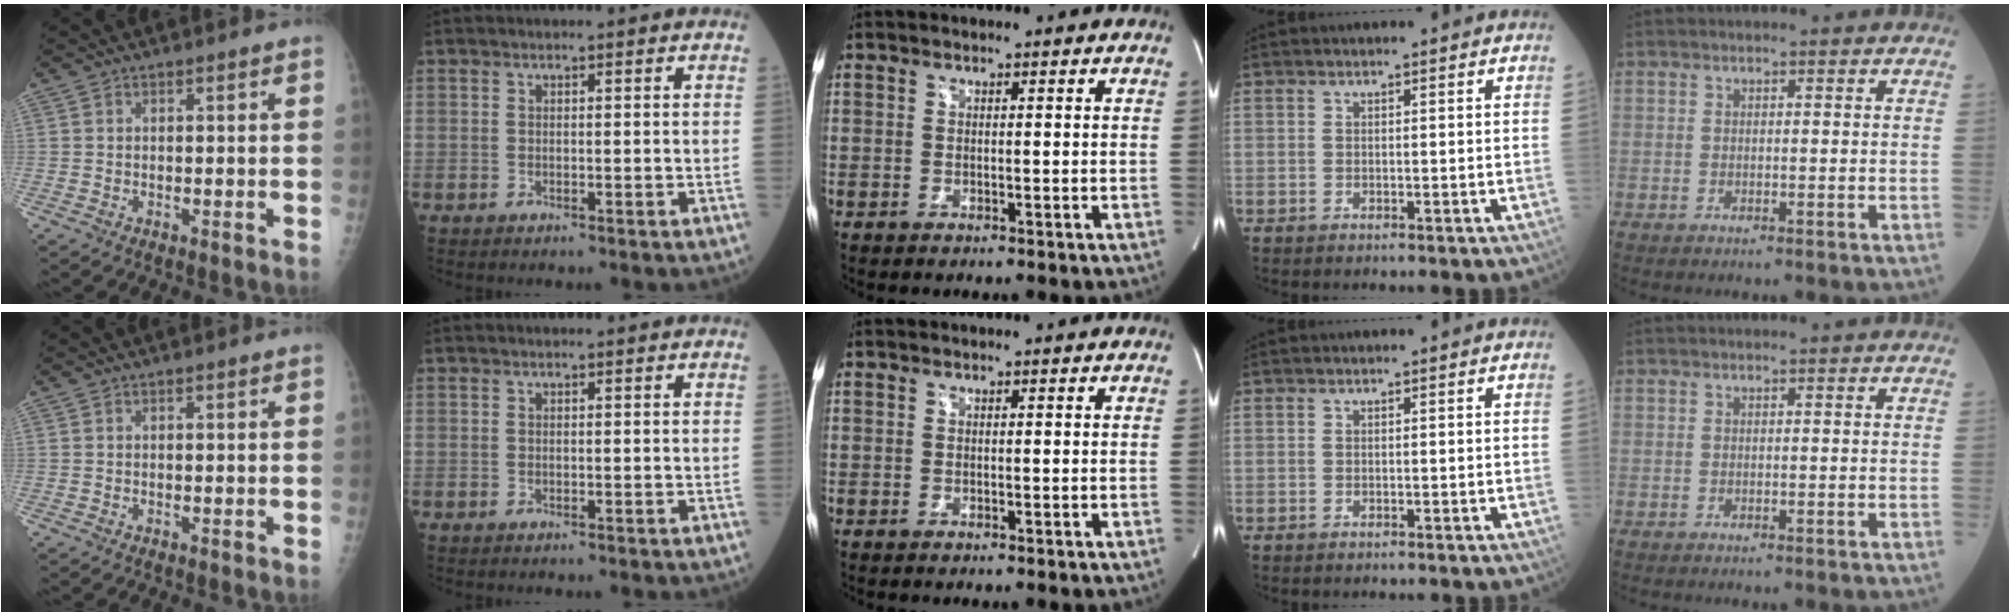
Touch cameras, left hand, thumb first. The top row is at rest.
{}